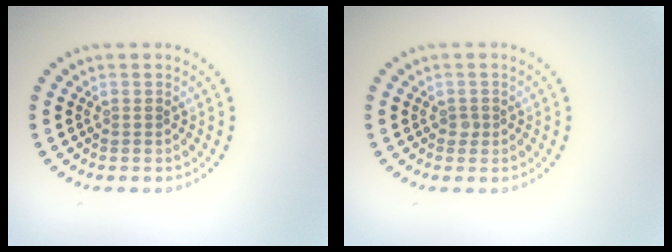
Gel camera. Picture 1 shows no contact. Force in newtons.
{"total": 0.7, "press": 0.5, "slide": 0.4}